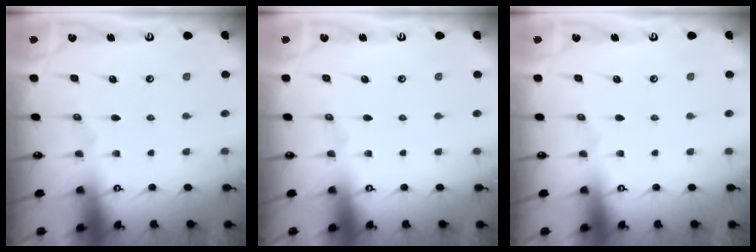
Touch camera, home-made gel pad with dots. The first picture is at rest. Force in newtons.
{"total": 0.0}
{"total": 0.0}